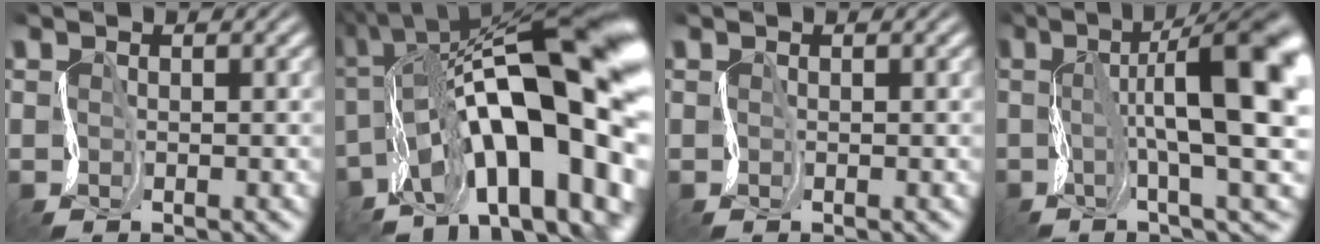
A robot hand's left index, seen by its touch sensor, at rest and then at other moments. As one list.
[{"total": 17.1, "force": [-2.6, 5.6, 16.0], "torque": [-0.212, 0.037, -0.054]}, {"total": 0.0}, {"total": 15.5, "force": [2.0, 3.6, 15.0], "torque": [-0.211, 0.016, 0.041]}]